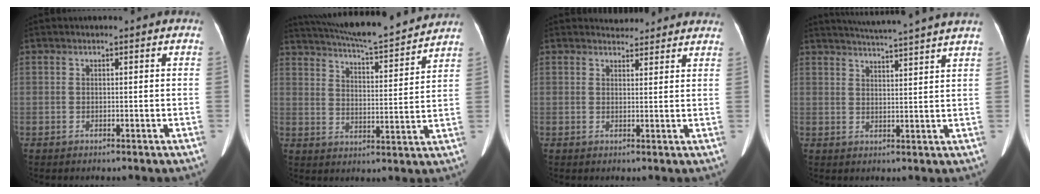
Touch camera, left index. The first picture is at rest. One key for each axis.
{"total": 18.5, "fx": 17.0, "fy": 1.1, "fz": 7.2, "tx": -0.126, "ty": 0.003, "tz": 0.248}
{"total": 5.9, "fx": 5.6, "fy": 1.6, "fz": 0.8, "tx": -0.001, "ty": 0.013, "tz": 0.055}
{"total": 13.2, "fx": 12.1, "fy": -1.4, "fz": 5.2, "tx": -0.090, "ty": -0.008, "tz": 0.153}